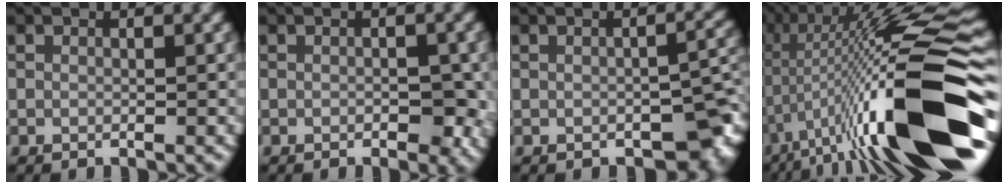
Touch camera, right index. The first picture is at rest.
{"total": 2.3, "force": [-0.5, 1.2, 1.9], "torque": [-0.020, -0.001, -0.007]}
{"total": 5.0, "force": [-2.2, 2.7, 3.5], "torque": [-0.027, -0.009, -0.020]}
{"total": 17.6, "force": [-4.3, 3.7, 16.7], "torque": [-0.271, 0.021, -0.076]}